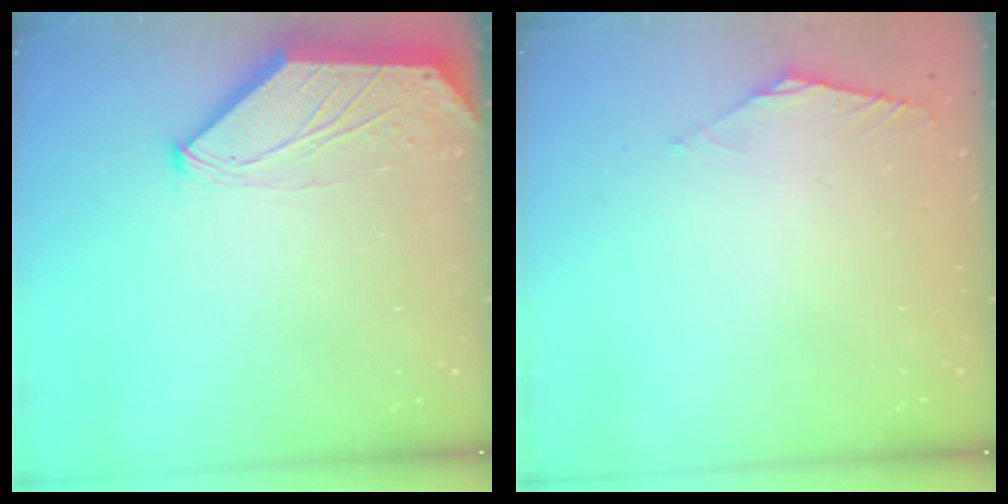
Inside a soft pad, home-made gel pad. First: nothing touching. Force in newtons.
{"total": 2.1, "press": 2.1, "slide": 0.6}